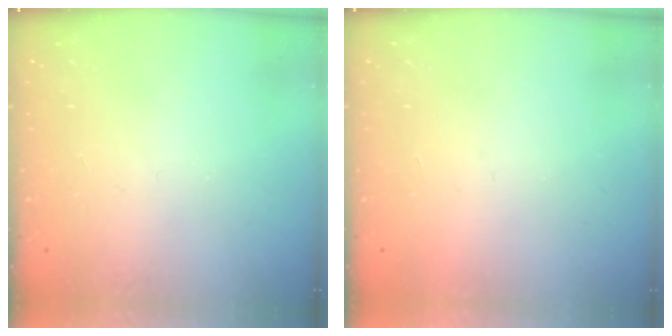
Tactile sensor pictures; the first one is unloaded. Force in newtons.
{"total": 1.5, "press": 1.5, "slide": 0.1}